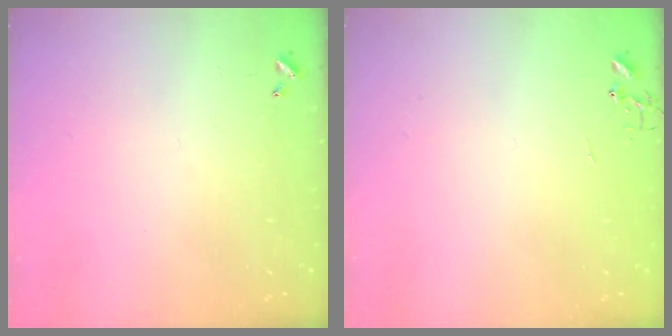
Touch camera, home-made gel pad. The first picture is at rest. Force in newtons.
{"total": 0.0}